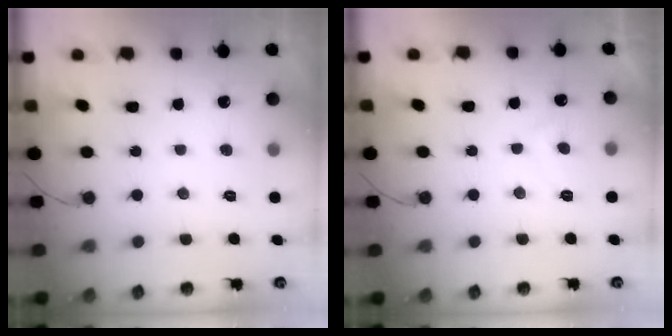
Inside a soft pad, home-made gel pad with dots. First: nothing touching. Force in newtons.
{"total": 4.2, "press": 4.1, "slide": 0.9}